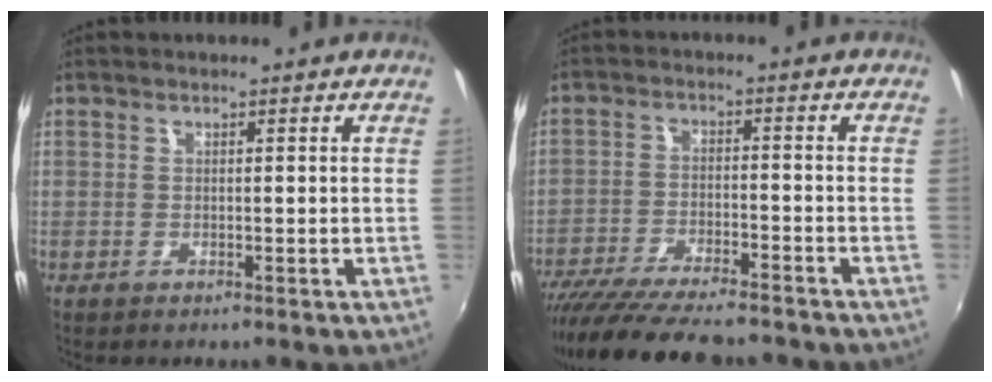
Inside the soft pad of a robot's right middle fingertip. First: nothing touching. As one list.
[{"total": 17.1, "force": [-14.8, 3.2, 8.1], "torque": [-0.163, -0.040, -0.237]}]